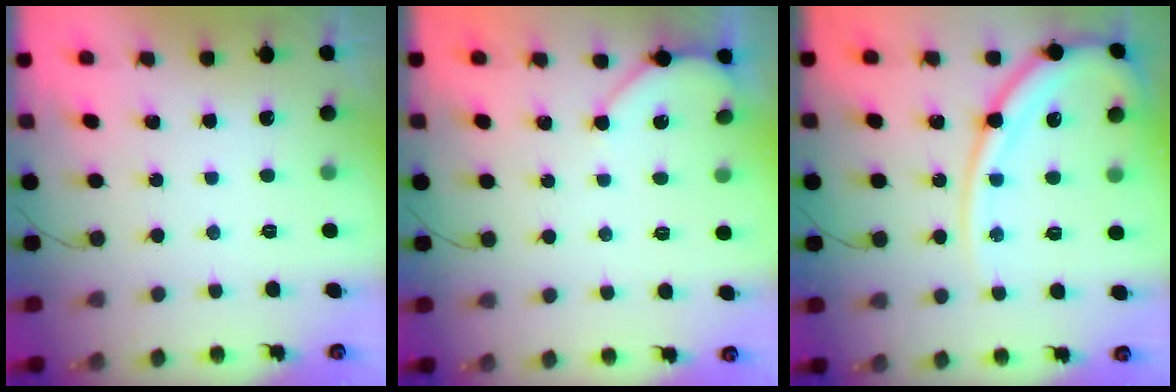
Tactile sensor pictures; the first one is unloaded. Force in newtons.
{"total": 3.3, "press": 3.2, "slide": 0.4}
{"total": 14.5, "press": 14.4, "slide": 1.8}